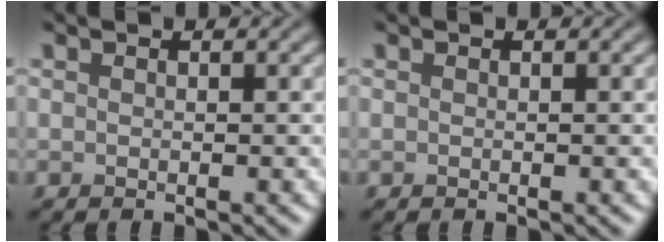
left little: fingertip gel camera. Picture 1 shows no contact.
{"total": 0.0}